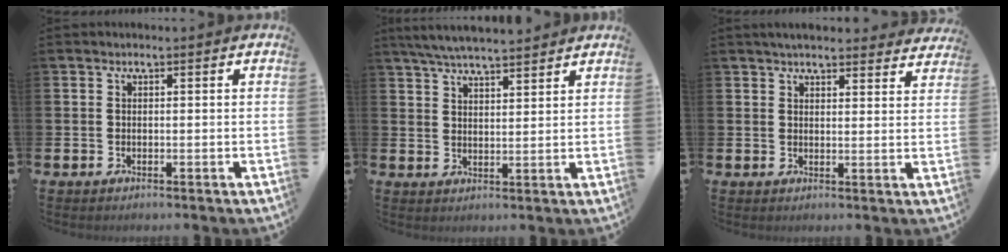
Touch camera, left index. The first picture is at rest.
{"total": 5.6, "force": [5.4, 0.5, 1.4], "torque": [-0.041, -0.018, 0.099]}
{"total": 4.1, "force": [4.0, 0.7, 0.9], "torque": [-0.022, -0.015, 0.073]}